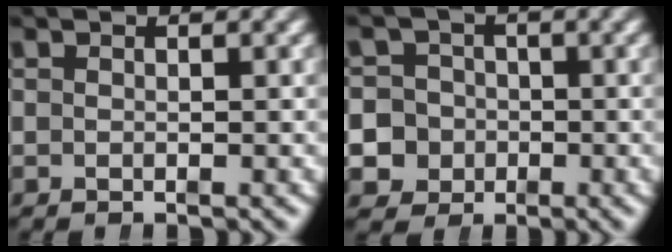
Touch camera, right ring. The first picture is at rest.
{"total": 9.7, "force": [-2.4, 9.1, 2.6], "torque": [-0.075, -0.044, -0.037]}